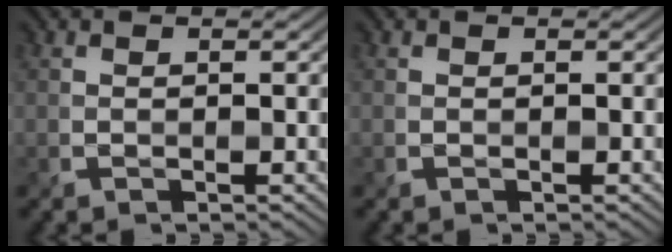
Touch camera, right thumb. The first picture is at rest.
{"total": 0.0}